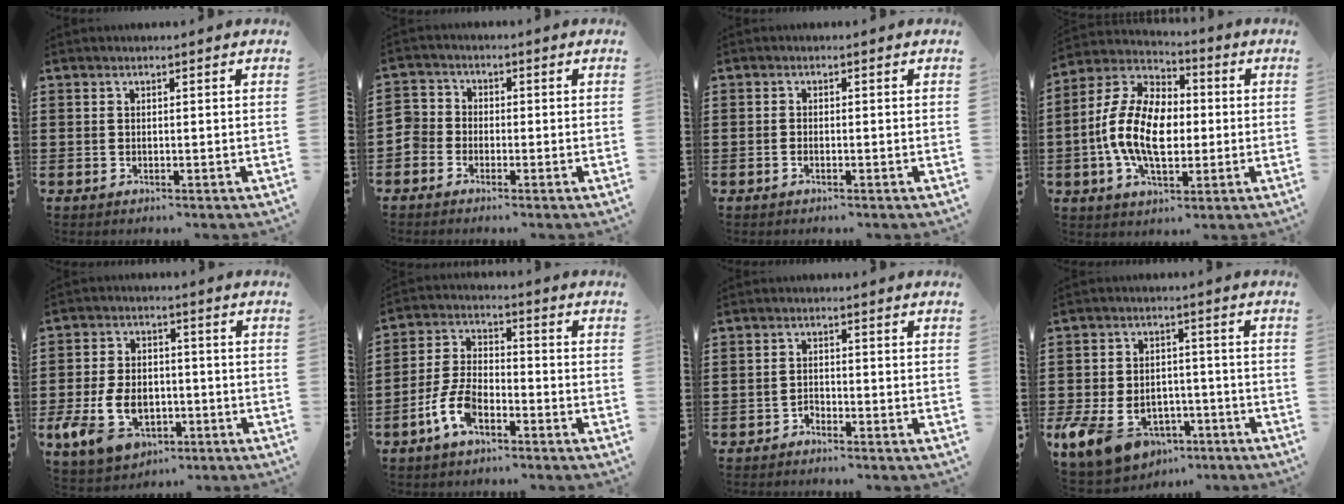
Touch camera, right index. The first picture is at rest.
{"total": 3.1, "force": [-2.0, 2.3, 0.3], "torque": [-0.032, -0.001, -0.052]}
{"total": 0.8, "force": [-0.5, 0.3, 0.5], "torque": [-0.011, -0.004, -0.009]}
{"total": 12.2, "force": [-1.5, 7.5, 9.4], "torque": [-0.229, 0.005, -0.034]}
{"total": 9.1, "force": [-3.0, 6.2, 5.9], "torque": [-0.151, 0.006, -0.058]}
{"total": 7.3, "force": [-3.9, 3.6, 5.0], "torque": [-0.131, -0.001, -0.081]}
{"total": 1.5, "force": [-1.4, 0.5, 0.1], "torque": [-0.006, 0.003, -0.031]}
{"total": 8.7, "force": [-4.9, 5.6, 4.6], "torque": [-0.128, 0.013, -0.095]}